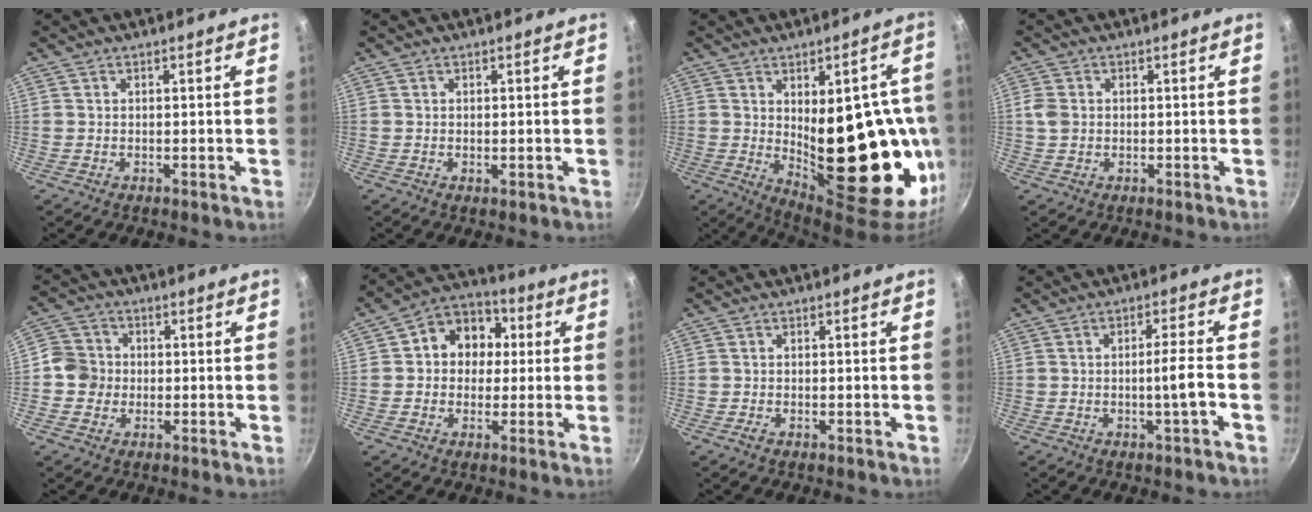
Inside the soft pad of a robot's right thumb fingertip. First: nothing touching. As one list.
[{"total": 0.7, "force": [0.0, 0.3, 0.7], "torque": [-0.009, -0.002, 0.000]}, {"total": 26.1, "force": [-1.4, 11.9, 23.2], "torque": [-0.247, -0.016, 0.014]}, {"total": 3.1, "force": [0.1, 2.6, 1.7], "torque": [-0.030, 0.004, 0.000]}, {"total": 5.9, "force": [-0.7, 5.6, 1.8], "torque": [-0.004, 0.015, -0.031]}, {"total": 10.4, "force": [1.4, 8.8, 5.2], "torque": [-0.035, 0.019, 0.001]}, {"total": 1.0, "force": [-0.5, 0.4, 0.8], "torque": [-0.020, 0.002, -0.012]}, {"total": 4.5, "force": [-1.6, 0.0, 4.2], "torque": [-0.073, 0.016, -0.027]}]